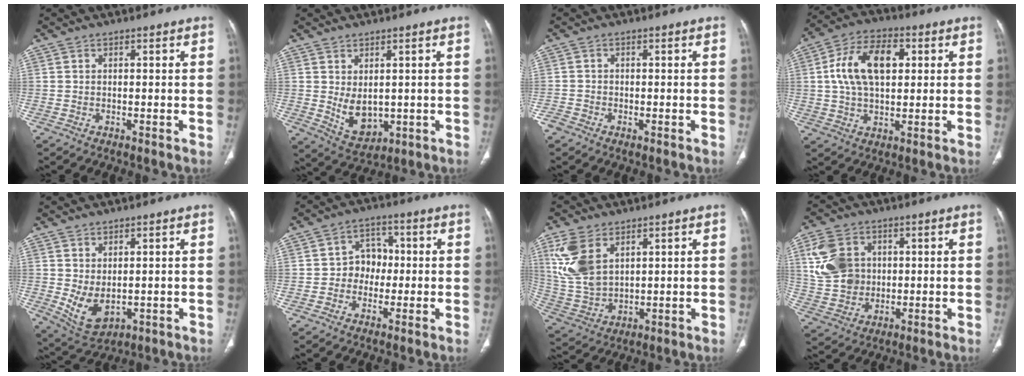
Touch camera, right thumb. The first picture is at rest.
{"total": 5.6, "force": [0.3, 3.5, 4.3], "torque": [-0.064, -0.012, 0.028]}
{"total": 1.9, "force": [-1.4, 1.2, 0.7], "torque": [-0.012, 0.003, -0.027]}
{"total": 13.7, "force": [2.6, 8.0, 10.8], "torque": [-0.187, 0.016, 0.043]}
{"total": 6.5, "force": [0.0, 3.9, 5.2], "torque": [-0.089, -0.009, 0.026]}
{"total": 5.9, "force": [-0.4, 5.1, 2.8], "torque": [-0.005, 0.018, -0.018]}
{"total": 11.3, "force": [5.0, 6.6, 7.7], "torque": [-0.166, -0.013, 0.116]}
{"total": 11.1, "force": [2.7, 8.9, 6.0], "torque": [-0.103, -0.002, 0.058]}